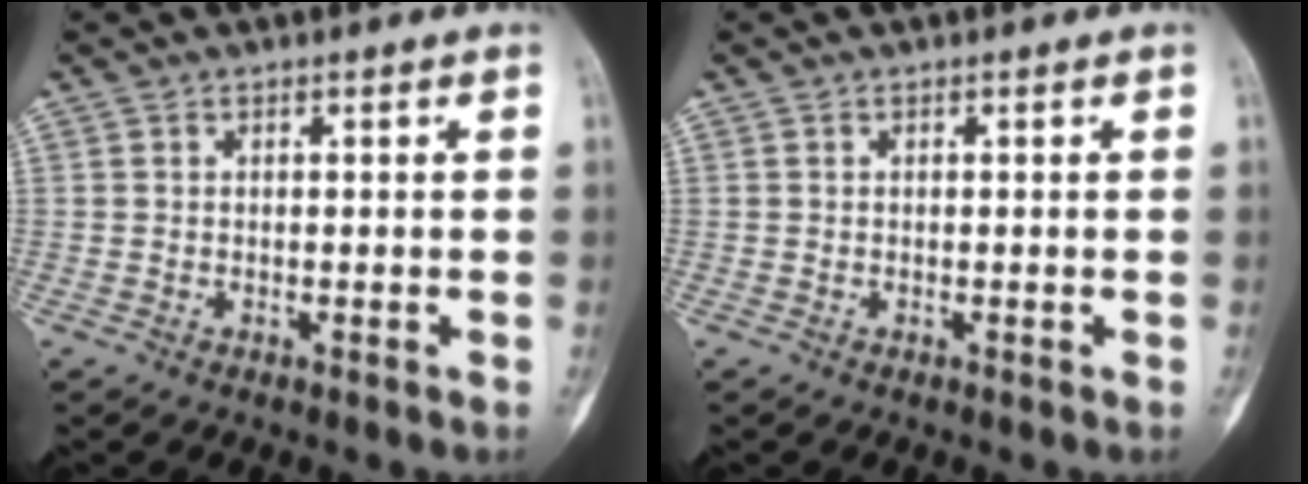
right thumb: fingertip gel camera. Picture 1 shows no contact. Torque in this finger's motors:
{"motor_torque": [0.01, 0.34, 0.13, 0.00, 0.01]}